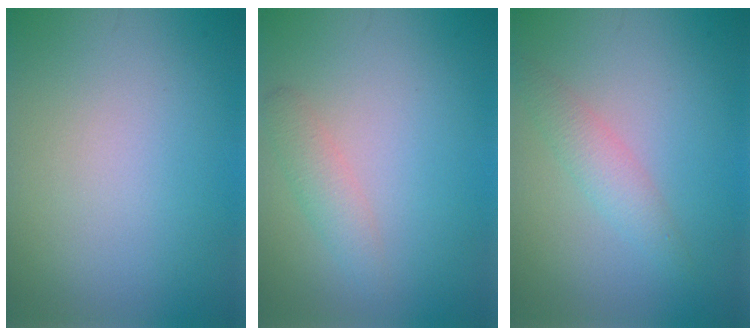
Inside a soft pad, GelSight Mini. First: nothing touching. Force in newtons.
{"total": 1.9, "press": 1.9, "slide": 0.0}
{"total": 2.1, "press": 2.1, "slide": 0.1}